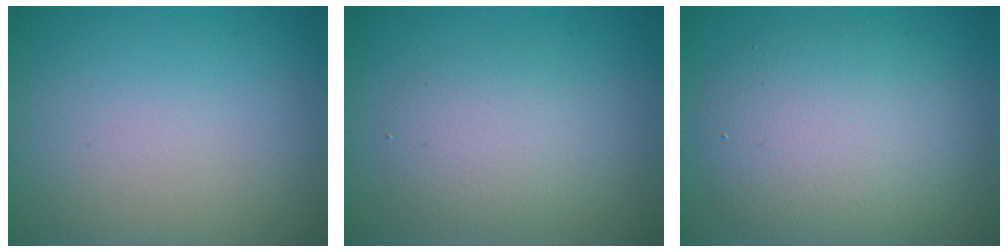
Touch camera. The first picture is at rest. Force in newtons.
{"total": 2.9, "press": 2.9, "slide": 0.3}
{"total": 6.7, "press": 6.7, "slide": 0.5}